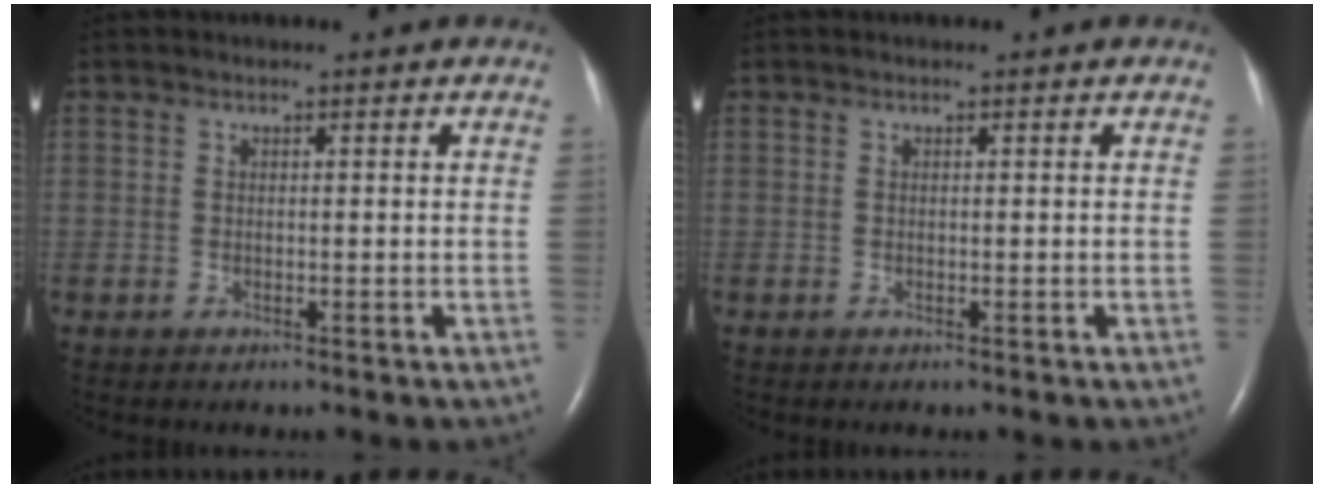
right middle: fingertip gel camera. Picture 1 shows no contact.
{"total": 0.0}